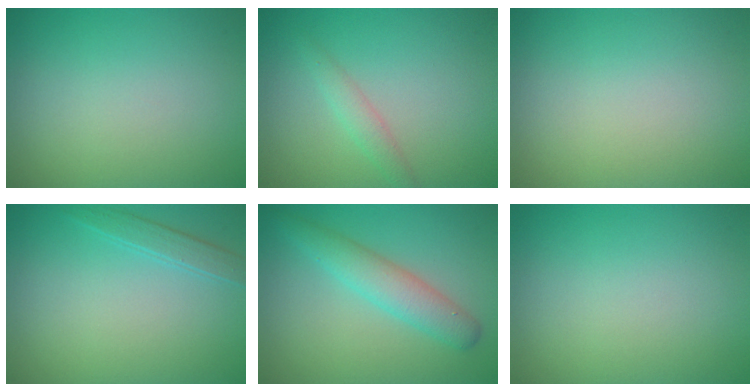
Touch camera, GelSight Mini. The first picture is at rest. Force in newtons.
{"total": 1.5, "press": 1.5, "slide": 0.1}
{"total": 0.0}
{"total": 1.6, "press": 1.6, "slide": 0.1}
{"total": 3.5, "press": 3.5, "slide": 0.2}
{"total": 0.0}